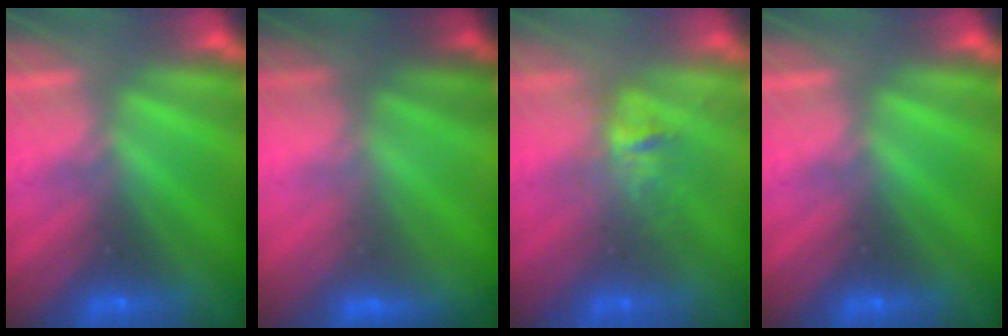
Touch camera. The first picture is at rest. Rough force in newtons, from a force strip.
{"total": 4.6}
{"total": 2.7}
{"total": 0.0}